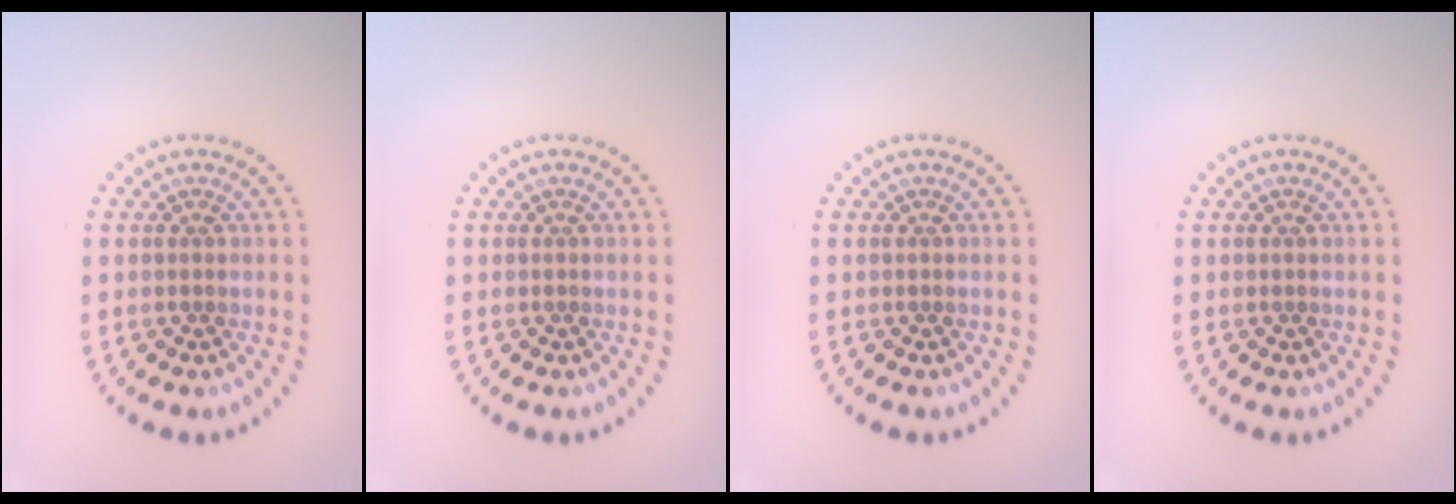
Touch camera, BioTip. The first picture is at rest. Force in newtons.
{"total": 0.0}
{"total": 0.0}
{"total": 0.0}